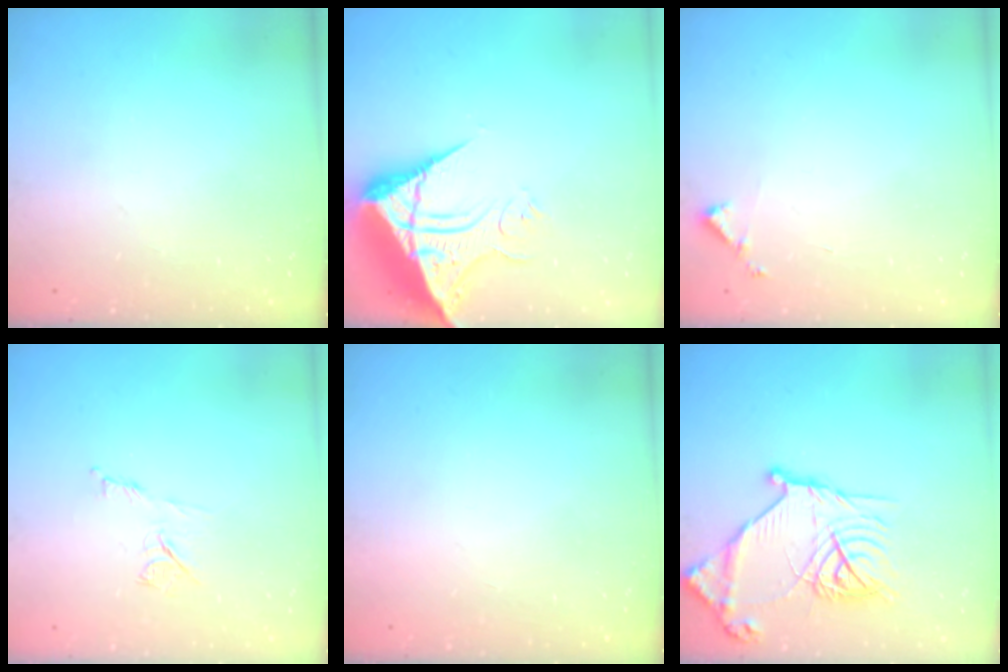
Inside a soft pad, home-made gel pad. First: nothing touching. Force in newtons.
{"total": 13.9, "press": 13.9, "slide": 1.3}
{"total": 3.6, "press": 3.6, "slide": 0.3}
{"total": 6.6, "press": 6.5, "slide": 0.9}
{"total": 1.6, "press": 1.6, "slide": 0.1}
{"total": 18.8, "press": 18.7, "slide": 2.0}